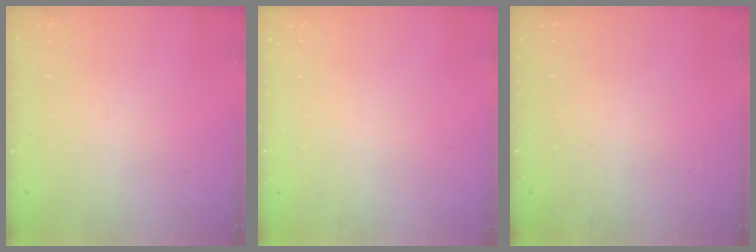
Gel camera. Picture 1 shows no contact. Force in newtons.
{"total": 0.0}
{"total": 0.0}